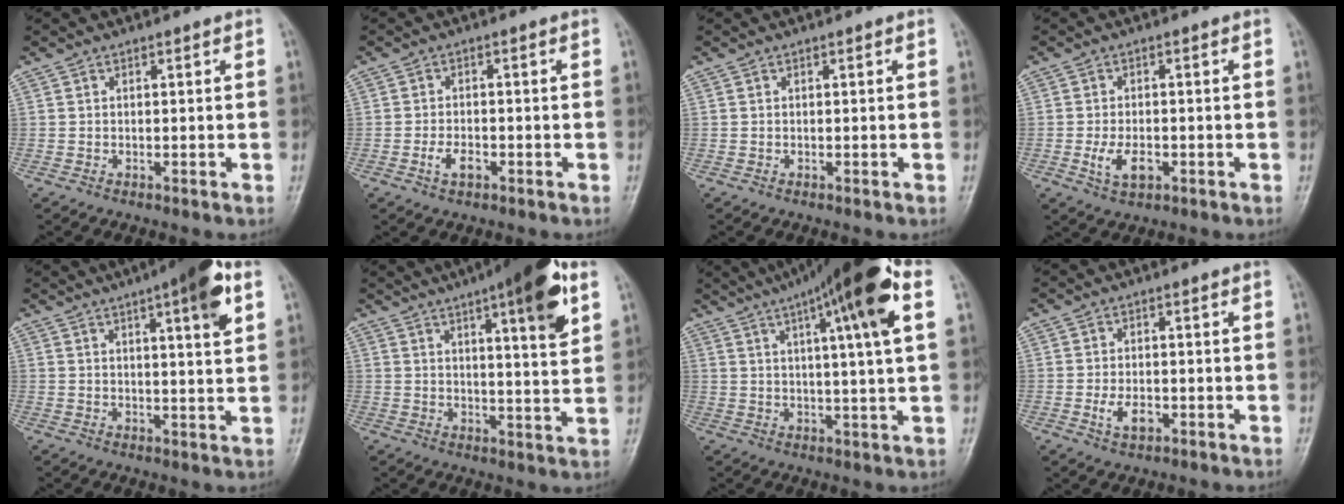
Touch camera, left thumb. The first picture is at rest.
{"total": 3.2, "force": [-1.4, 1.8, 2.2], "torque": [-0.041, 0.008, -0.026]}
{"total": 0.0}
{"total": 4.8, "force": [-1.4, 2.8, 3.7], "torque": [-0.068, 0.000, -0.022]}
{"total": 10.0, "force": [4.8, 1.8, 8.6], "torque": [-0.113, -0.011, 0.062]}
{"total": 14.8, "force": [7.4, 3.1, 12.5], "torque": [-0.161, -0.026, 0.100]}
{"total": 17.9, "force": [7.7, 2.2, 16.0], "torque": [-0.244, 0.010, 0.111]}
{"total": 3.8, "force": [-1.2, 2.3, 2.8], "torque": [-0.050, 0.000, -0.018]}